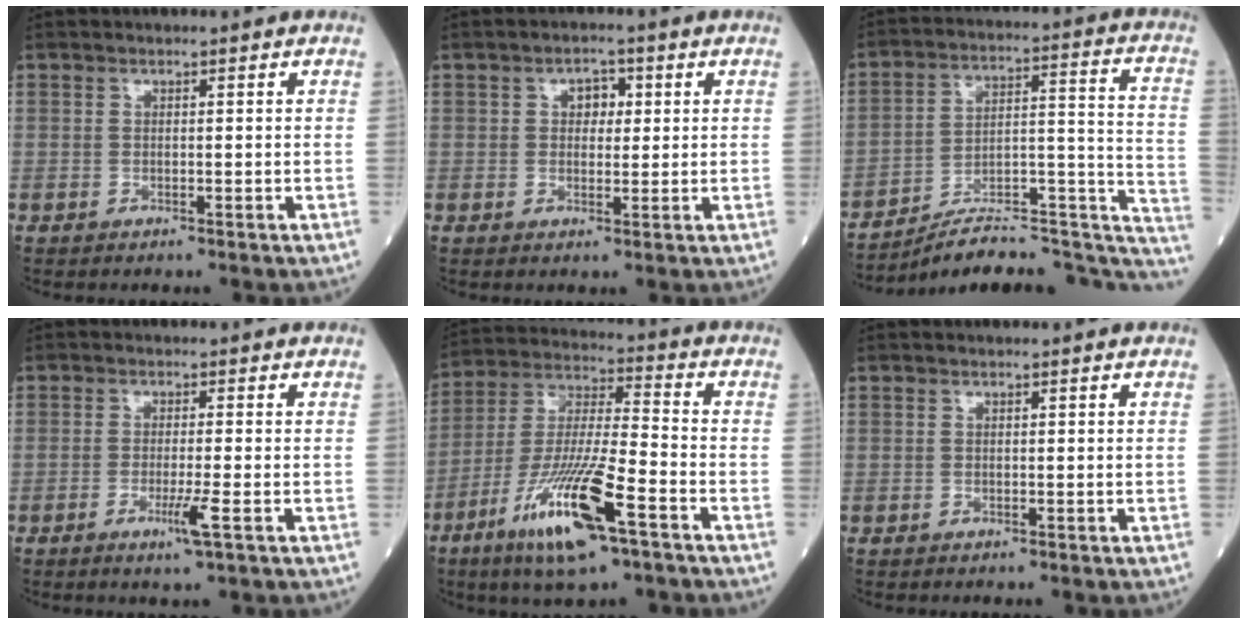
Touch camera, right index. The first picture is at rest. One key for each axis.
{"total": 3.1, "fx": 0.9, "fy": 2.0, "fz": 2.2, "tx": -0.029, "ty": 0.008, "tz": 0.012}
{"total": 19.8, "fx": -17.0, "fy": 5.5, "fz": 8.5, "tx": -0.061, "ty": 0.072, "tz": -0.241}
{"total": 3.4, "fx": -1.4, "fy": -0.5, "fz": 3.1, "tx": -0.058, "ty": -0.009, "tz": -0.028}
{"total": 16.2, "fx": -8.3, "fy": 1.8, "fz": 13.8, "tx": -0.282, "ty": -0.027, "tz": -0.151}
{"total": 0.0}